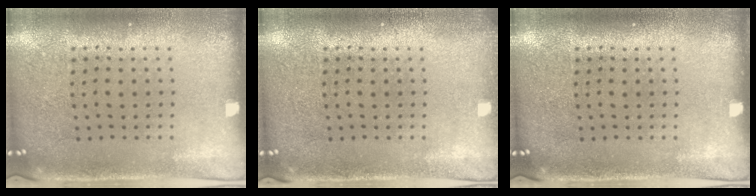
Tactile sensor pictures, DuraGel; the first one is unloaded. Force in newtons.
{"total": 0.7, "press": 0.7, "slide": 0.1}
{"total": 0.0}